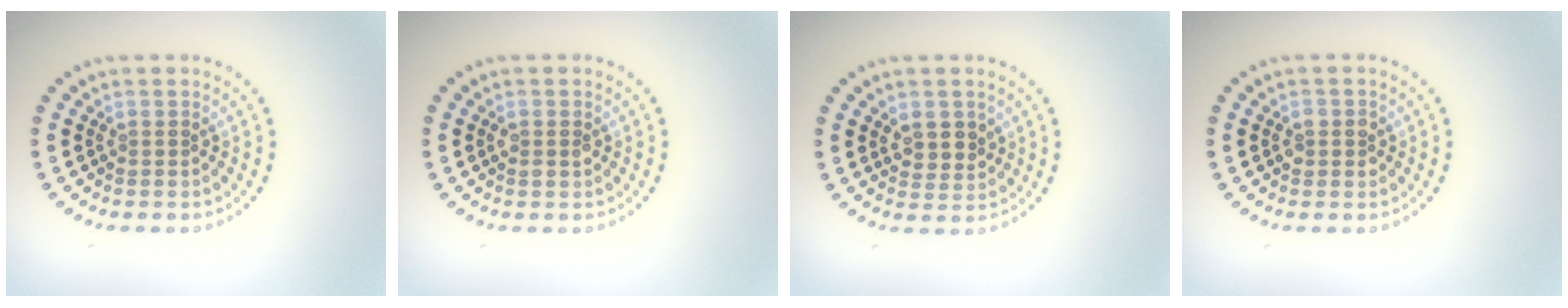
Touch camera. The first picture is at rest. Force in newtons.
{"total": 1.1, "press": 1.1, "slide": 0.4}
{"total": 2.4, "press": 2.2, "slide": 0.9}
{"total": 1.4, "press": 1.4, "slide": 0.3}